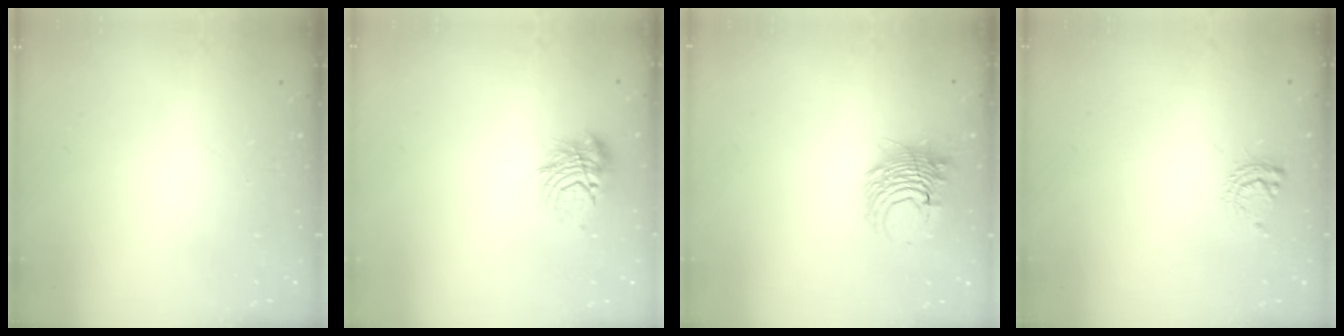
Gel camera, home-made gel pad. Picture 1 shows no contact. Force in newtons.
{"total": 9.1, "press": 9.1, "slide": 0.6}
{"total": 8.4, "press": 8.3, "slide": 1.2}
{"total": 7.5, "press": 7.5, "slide": 0.5}